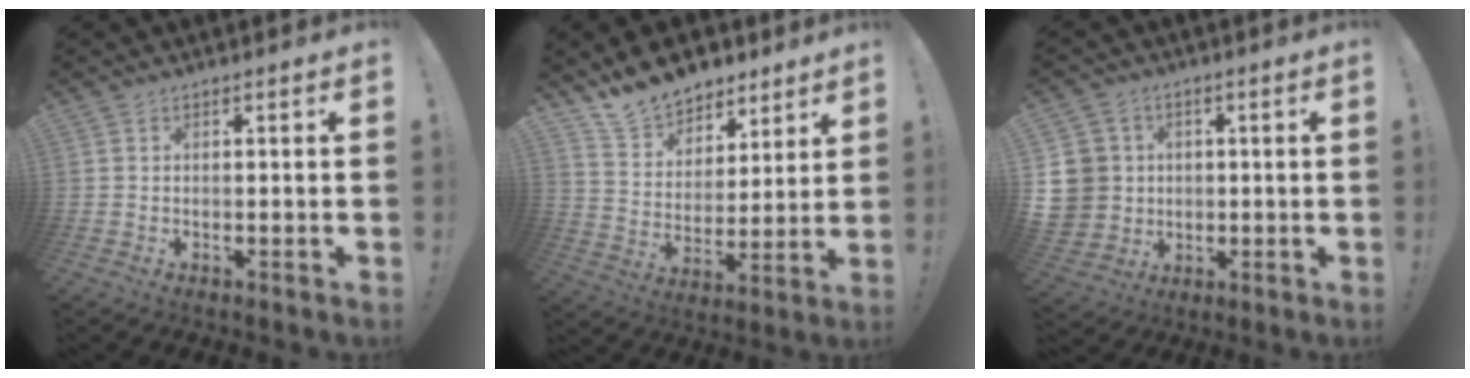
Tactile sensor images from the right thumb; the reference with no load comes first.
{"total": 13.5, "force": [11.6, 6.6, 2.5], "torque": [-0.053, -0.092, 0.221]}
{"total": 10.1, "force": [0.7, 9.6, 3.0], "torque": [-0.065, 0.000, 0.021]}